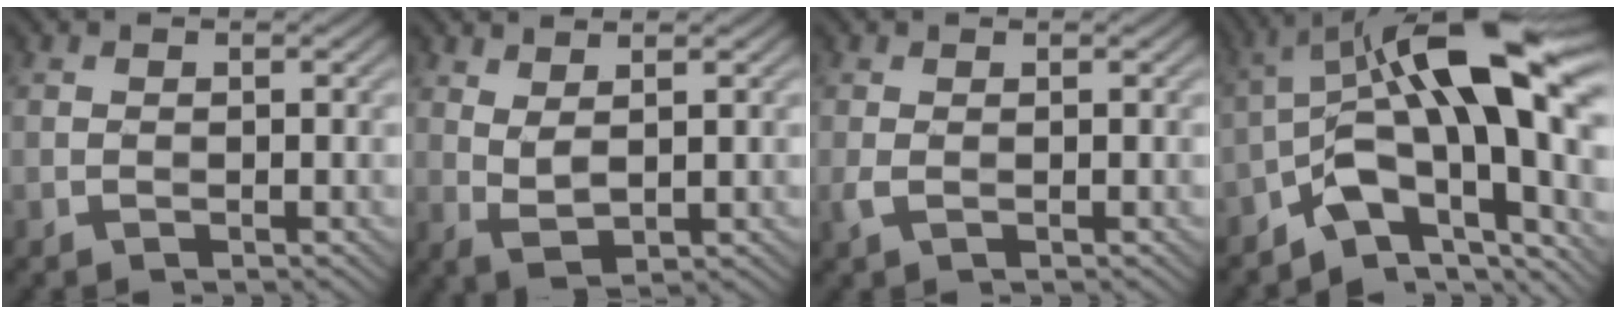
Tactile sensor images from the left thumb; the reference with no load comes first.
{"total": 2.9, "force": [1.7, 0.5, 2.3], "torque": [-0.059, -0.004, 0.038]}
{"total": 1.1, "force": [0.0, 0.5, 1.0], "torque": [-0.030, 0.001, -0.001]}
{"total": 15.8, "force": [-2.7, 7.0, 13.9], "torque": [-0.199, 0.024, -0.057]}